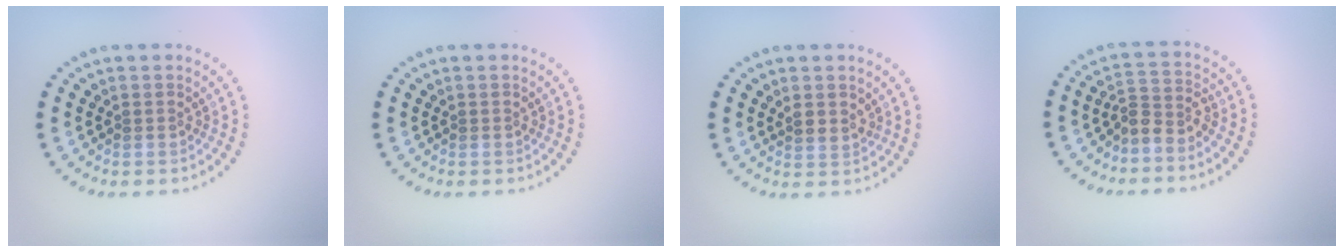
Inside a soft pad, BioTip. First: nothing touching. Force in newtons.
{"total": 0.0}
{"total": 1.2, "press": 0.9, "slide": 0.7}
{"total": 2.4, "press": 1.8, "slide": 1.6}